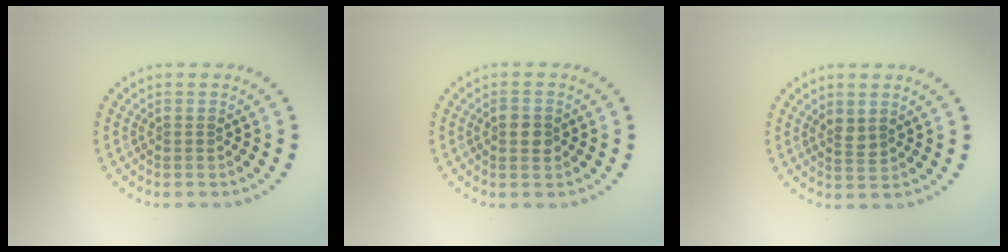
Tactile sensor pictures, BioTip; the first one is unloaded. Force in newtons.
{"total": 2.2, "press": 2.2, "slide": 0.1}
{"total": 1.4, "press": 1.4, "slide": 0.5}